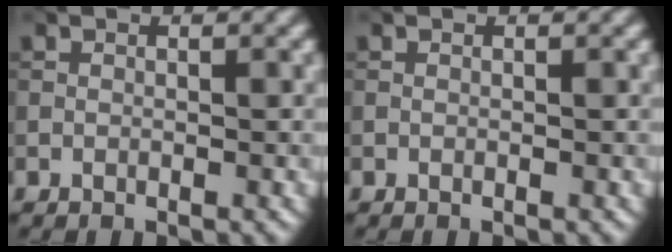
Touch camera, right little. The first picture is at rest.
{"total": 0.0}